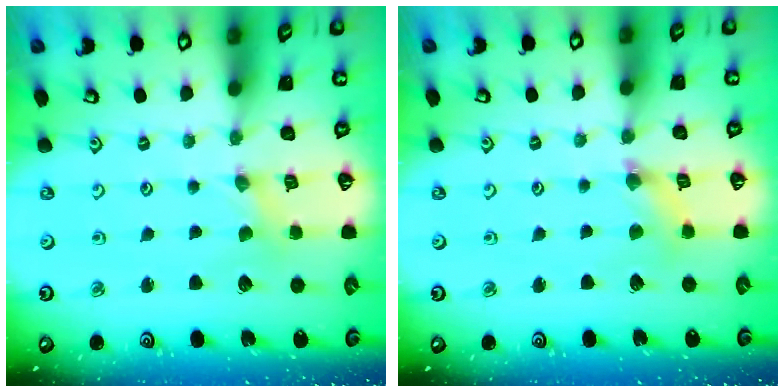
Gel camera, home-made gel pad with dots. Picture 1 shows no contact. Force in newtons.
{"total": 2.9, "press": 2.9, "slide": 0.3}